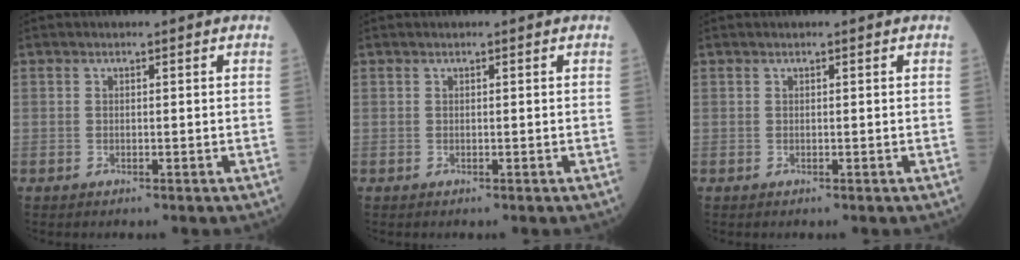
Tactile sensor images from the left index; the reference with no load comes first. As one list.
[{"total": 0.0}, {"total": 0.0}]